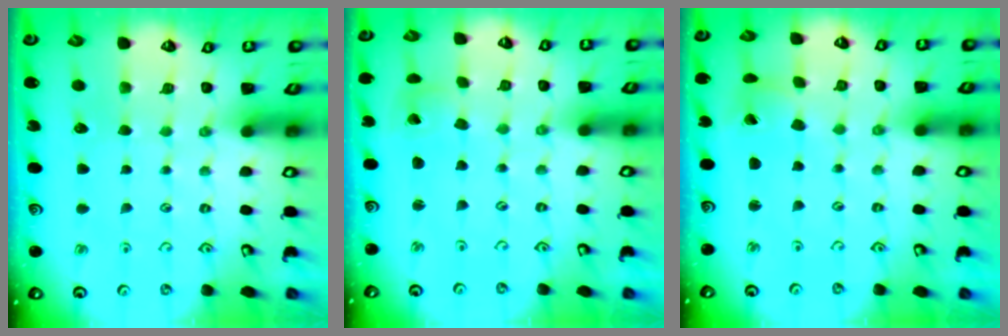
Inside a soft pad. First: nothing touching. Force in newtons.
{"total": 2.1, "press": 2.1, "slide": 0.1}
{"total": 1.9, "press": 1.9, "slide": 0.2}